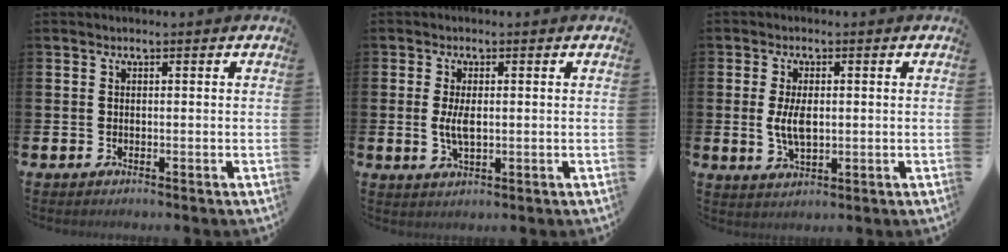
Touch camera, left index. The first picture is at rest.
{"total": 3.6, "force": [0.2, 1.5, 3.2], "torque": [-0.063, 0.005, 0.002]}
{"total": 4.7, "force": [0.4, 2.4, 4.1], "torque": [-0.080, 0.001, 0.001]}